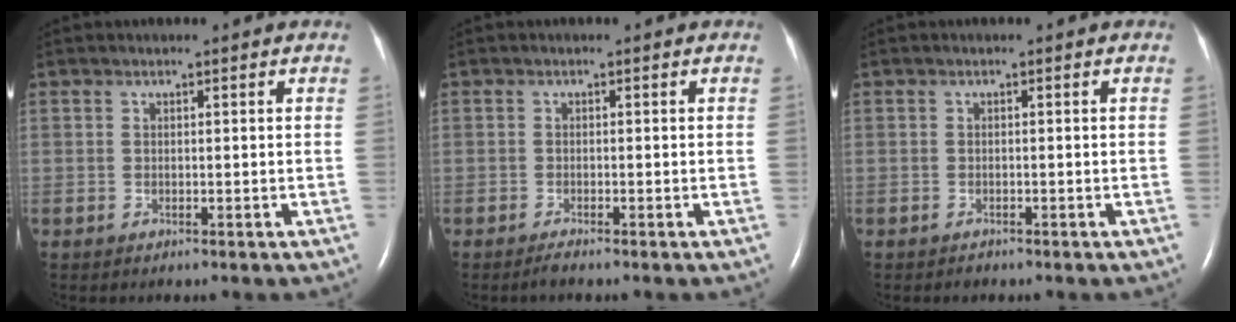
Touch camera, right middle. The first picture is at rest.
{"total": 1.1, "force": [-0.9, -0.1, 0.5], "torque": [-0.018, -0.003, -0.018]}
{"total": 0.7, "force": [-0.6, 0.2, 0.1], "torque": [-0.006, -0.002, -0.009]}